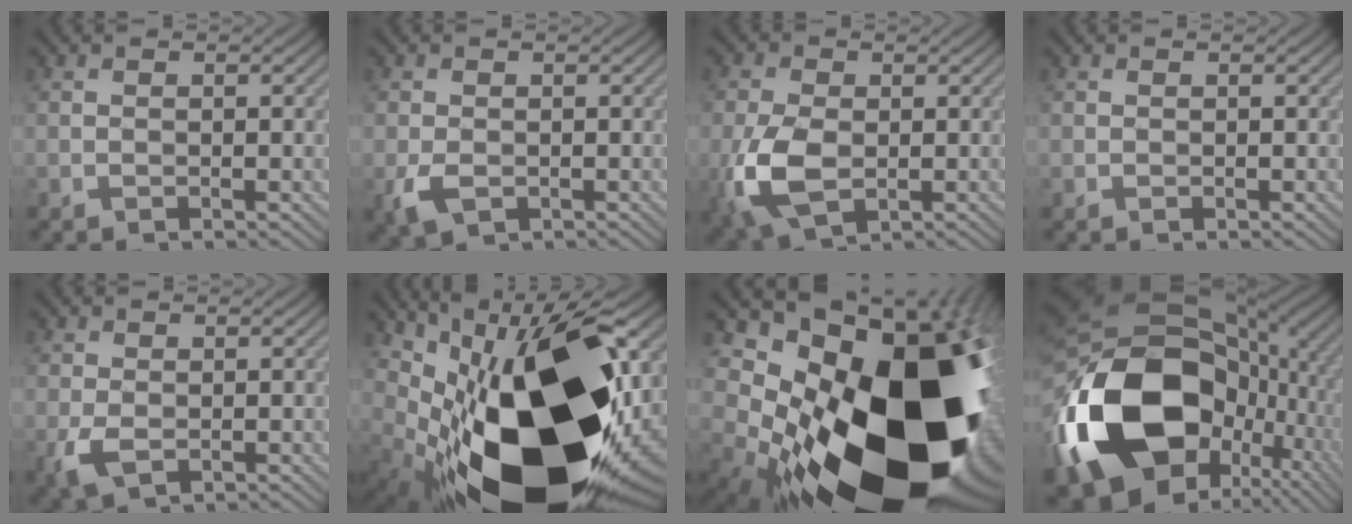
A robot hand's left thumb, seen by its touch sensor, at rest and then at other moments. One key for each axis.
{"total": 3.9, "fx": -0.8, "fy": 3.0, "fz": 2.3, "tx": -0.068, "ty": -0.005, "tz": -0.019}
{"total": 8.9, "fx": -1.7, "fy": 6.0, "fz": 6.4, "tx": -0.179, "ty": -0.009, "tz": -0.037}
{"total": 0.0}
{"total": 3.9, "fx": -0.3, "fy": 2.9, "fz": 2.5, "tx": -0.073, "ty": -0.006, "tz": -0.008}
{"total": 22.7, "fx": -1.6, "fy": 11.9, "fz": 19.3, "tx": -0.320, "ty": -0.053, "tz": -0.014}
{"total": 23.3, "fx": -2.2, "fy": 14.9, "fz": 17.8, "tx": -0.310, "ty": -0.070, "tz": -0.010}
{"total": 22.0, "fx": -3.9, "fy": 16.3, "fz": 14.2, "tx": -0.357, "ty": -0.020, "tz": -0.060}